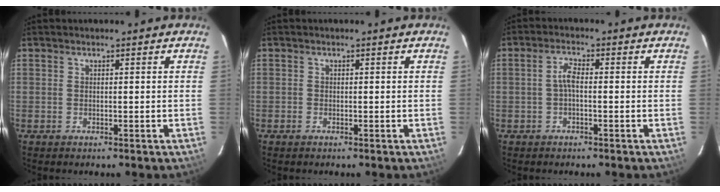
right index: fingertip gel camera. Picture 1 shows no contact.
{"total": 0.5, "force": [-0.4, 0.4, 0.0], "torque": [-0.002, 0.000, -0.010]}
{"total": 2.5, "force": [-0.5, 0.8, 2.3], "torque": [-0.049, 0.009, -0.011]}